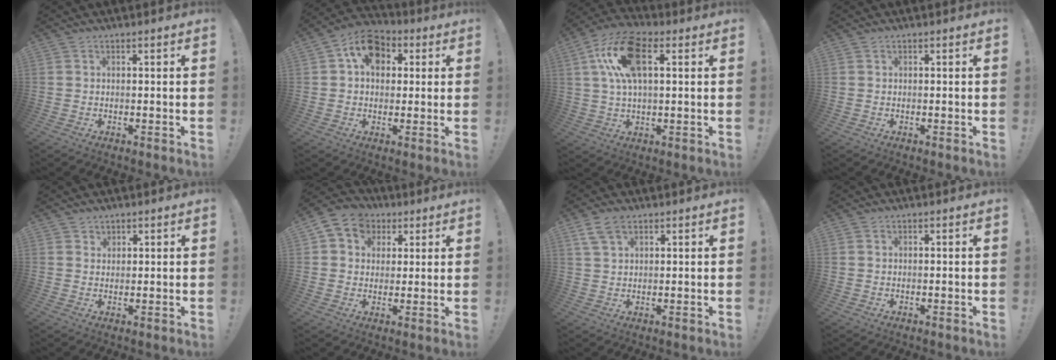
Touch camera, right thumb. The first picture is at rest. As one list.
[{"total": 11.1, "force": [4.0, 8.0, 6.6], "torque": [-0.103, 0.001, 0.074]}, {"total": 15.4, "force": [4.3, 7.5, 12.7], "torque": [-0.248, 0.006, 0.076]}, {"total": 0.0}, {"total": 1.6, "force": [1.3, 0.9, 0.1], "torque": [0.007, -0.012, 0.023]}, {"total": 8.3, "force": [2.8, 7.3, 2.8], "torque": [-0.038, -0.008, 0.057]}, {"total": 5.8, "force": [3.5, 3.0, 3.6], "torque": [-0.062, -0.008, 0.067]}, {"total": 0.0}]